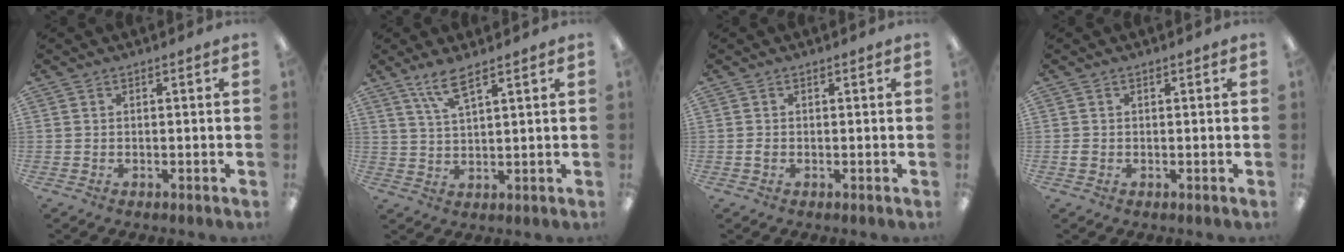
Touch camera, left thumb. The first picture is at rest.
{"total": 6.4, "force": [4.6, 1.2, 4.2], "torque": [-0.096, -0.009, 0.081]}
{"total": 0.9, "force": [-0.2, 0.7, 0.6], "torque": [-0.011, 0.003, -0.005]}
{"total": 1.2, "force": [0.0, 1.0, 0.7], "torque": [-0.014, 0.004, -0.001]}